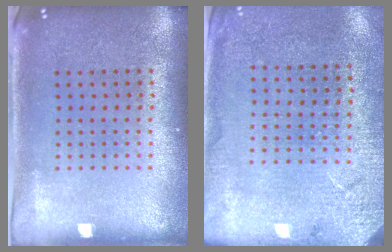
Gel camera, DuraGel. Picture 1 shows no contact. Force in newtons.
{"total": 2.6, "press": 2.5, "slide": 0.7}